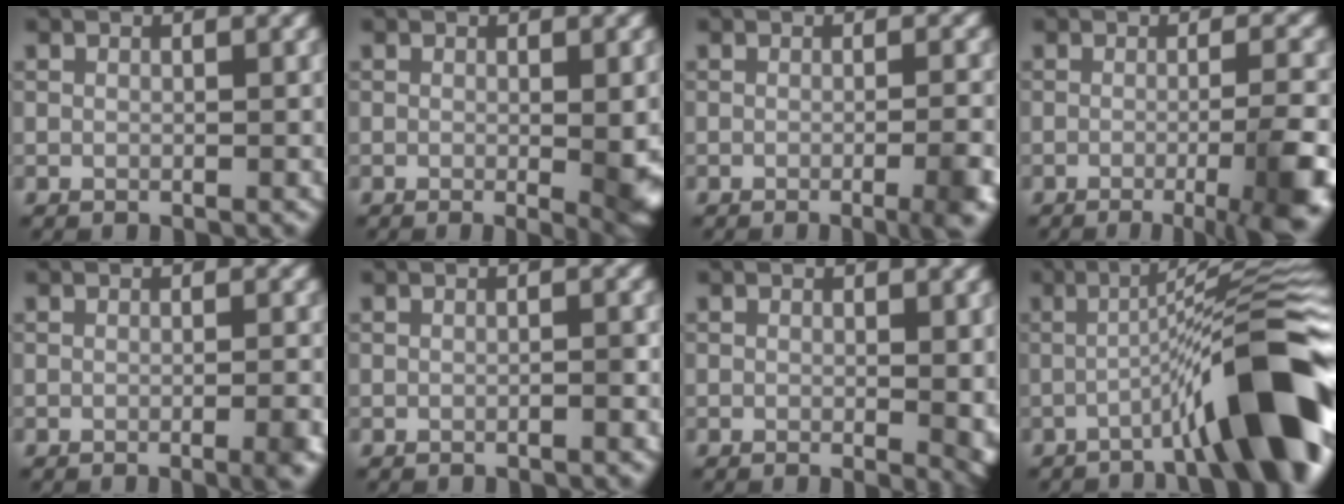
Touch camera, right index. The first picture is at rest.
{"total": 4.1, "force": [-0.5, 0.8, 4.0], "torque": [-0.052, -0.010, -0.004]}
{"total": 5.2, "force": [-1.9, 1.8, 4.5], "torque": [-0.033, 0.004, -0.019]}
{"total": 7.8, "force": [-2.9, 1.9, 7.0], "torque": [-0.084, -0.003, -0.039]}
{"total": 2.9, "force": [-1.0, 0.8, 2.6], "torque": [-0.025, 0.002, -0.016]}
{"total": 0.7, "force": [-0.4, 0.1, 0.6], "torque": [-0.008, 0.005, -0.011]}
{"total": 2.6, "force": [0.0, 0.7, 2.5], "torque": [-0.026, -0.007, 0.001]}
{"total": 11.5, "force": [-4.6, 1.5, 10.4], "torque": [-0.129, 0.029, -0.076]}